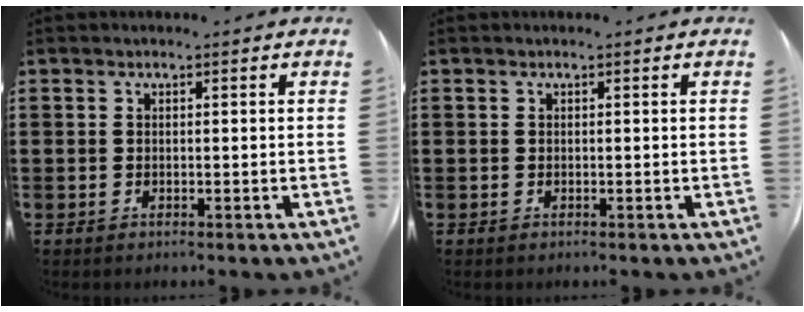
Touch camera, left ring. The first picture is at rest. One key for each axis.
{"total": 0.0}